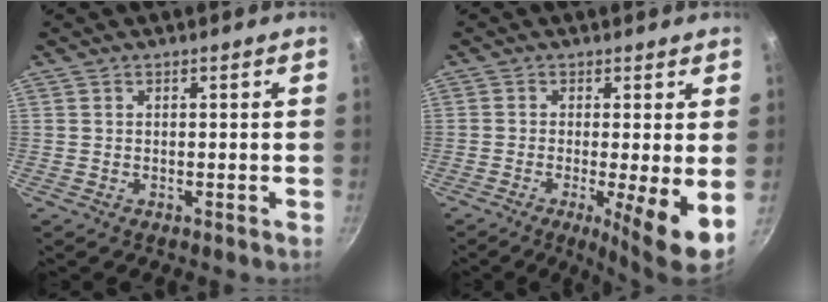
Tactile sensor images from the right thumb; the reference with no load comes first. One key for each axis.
{"total": 8.3, "fx": -1.6, "fy": 0.9, "fz": 8.1, "tx": -0.130, "ty": -0.011, "tz": -0.023}